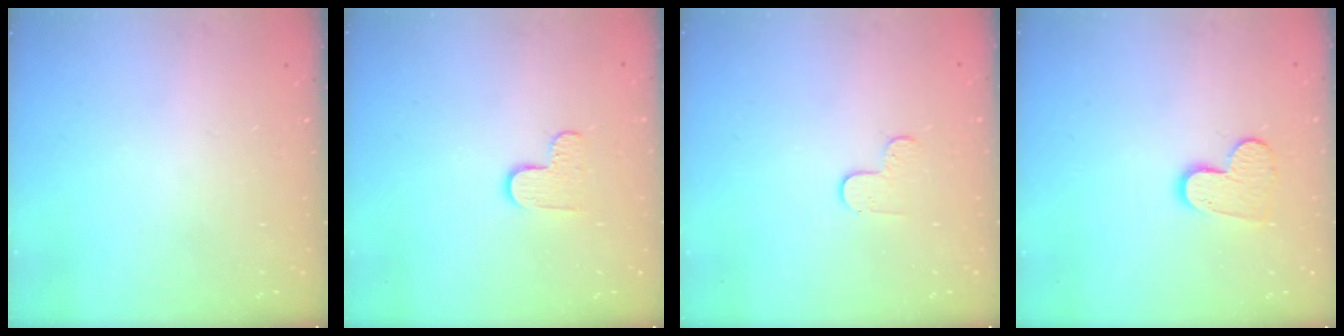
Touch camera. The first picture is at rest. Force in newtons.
{"total": 5.9, "press": 5.8, "slide": 0.6}
{"total": 3.6, "press": 3.6, "slide": 0.4}
{"total": 9.9, "press": 9.8, "slide": 0.7}